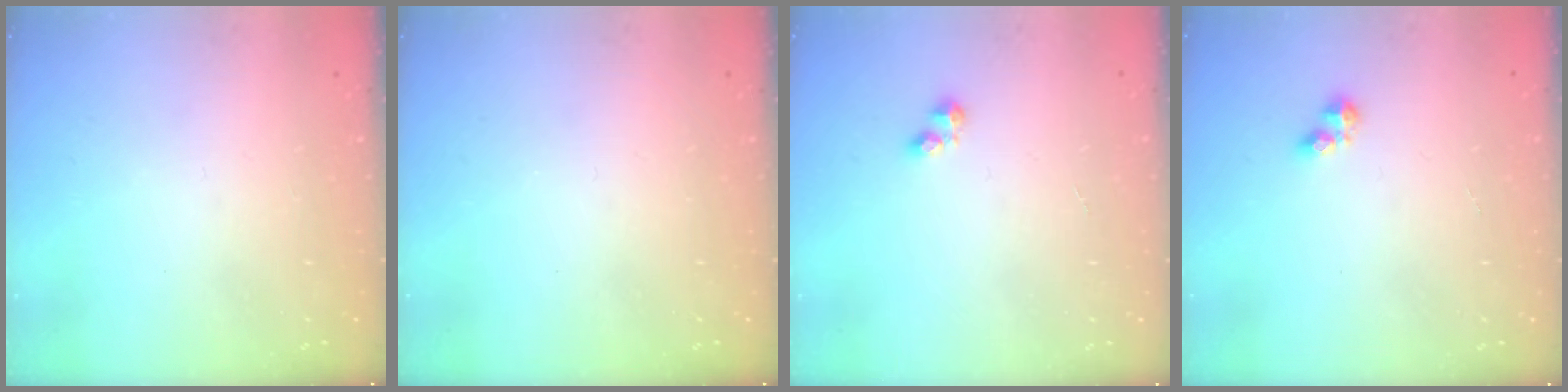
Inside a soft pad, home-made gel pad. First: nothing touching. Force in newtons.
{"total": 0.0}
{"total": 2.7, "press": 2.7, "slide": 0.4}
{"total": 2.7, "press": 2.6, "slide": 0.3}